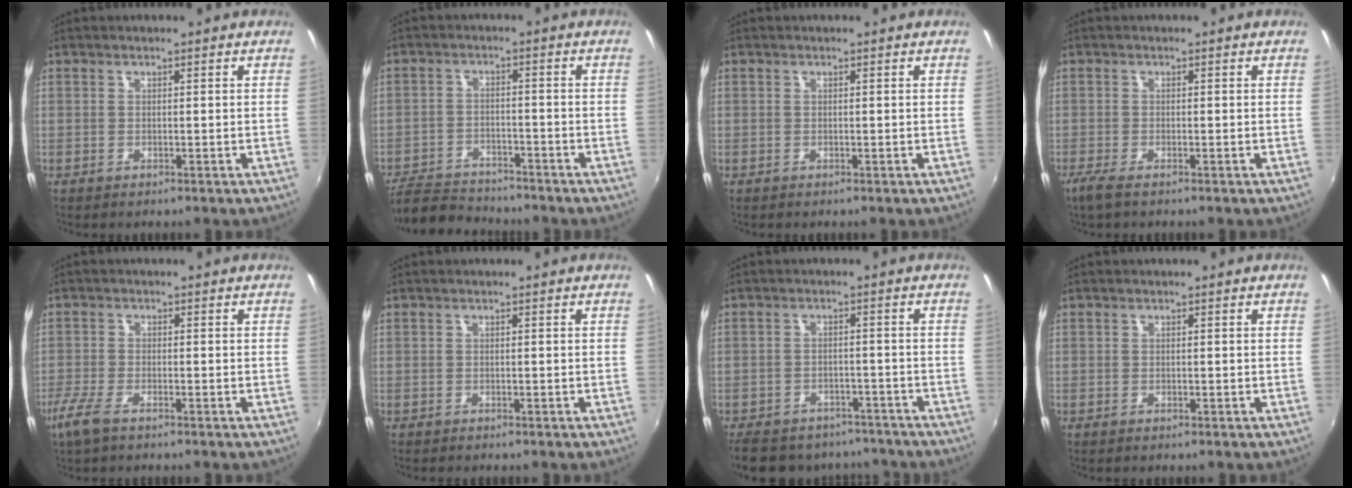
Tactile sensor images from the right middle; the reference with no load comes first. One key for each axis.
{"total": 8.8, "fx": -8.1, "fy": 2.8, "fz": 2.0, "tx": -0.068, "ty": 0.004, "tz": -0.137}
{"total": 0.0}
{"total": 2.7, "fx": -1.9, "fy": 0.3, "fz": 1.9, "tx": -0.044, "ty": -0.009, "tz": -0.037}
{"total": 4.7, "fx": -3.3, "fy": 1.3, "fz": 3.1, "tx": -0.083, "ty": -0.010, "tz": -0.066}
{"total": 0.5, "fx": -0.5, "fy": 0.2, "fz": 0.1, "tx": -0.003, "ty": 0.000, "tz": -0.008}
{"total": 16.2, "fx": -13.2, "fy": 7.5, "fz": 5.7, "tx": -0.137, "ty": 0.010, "tz": -0.174}
{"total": 0.0}